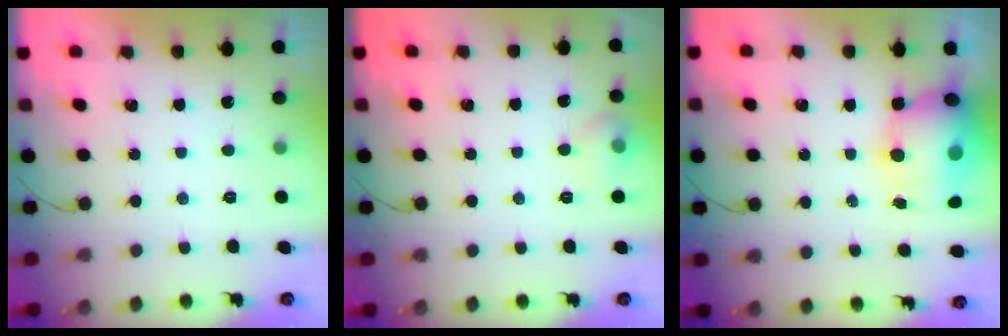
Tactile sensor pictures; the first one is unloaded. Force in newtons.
{"total": 6.2, "press": 6.0, "slide": 1.7}
{"total": 13.4, "press": 13.0, "slide": 3.5}